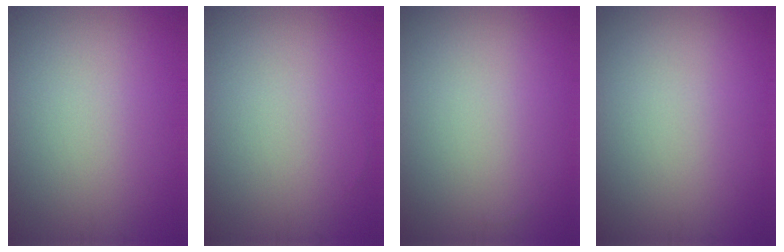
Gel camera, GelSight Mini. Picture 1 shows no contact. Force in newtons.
{"total": 0.0}
{"total": 0.0}
{"total": 0.0}